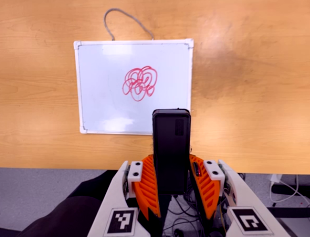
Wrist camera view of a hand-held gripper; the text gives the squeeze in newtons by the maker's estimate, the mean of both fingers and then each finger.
{"total": 5.1, "left": 3.6, "right": 6.5}